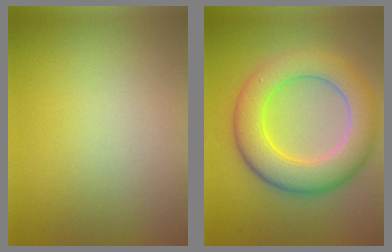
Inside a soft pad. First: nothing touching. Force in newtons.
{"total": 7.9, "press": 7.9, "slide": 0.5}